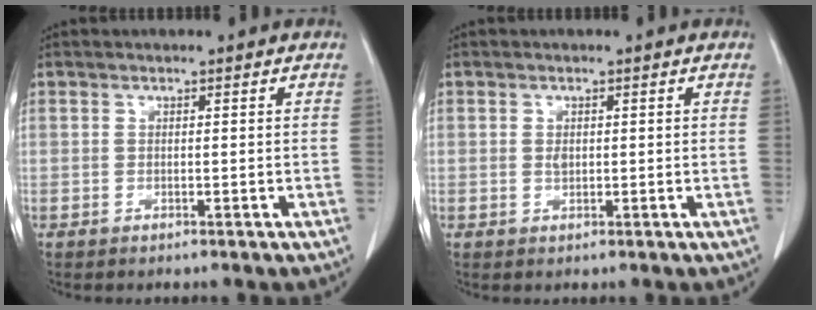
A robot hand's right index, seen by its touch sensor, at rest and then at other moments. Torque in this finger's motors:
{"motor_torque": [-0.13, 0.16, -0.02, 0.00]}